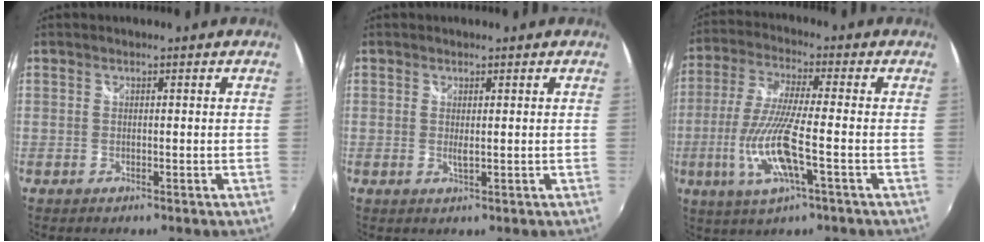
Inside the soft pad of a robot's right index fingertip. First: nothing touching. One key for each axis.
{"total": 1.1, "fx": 0.1, "fy": 0.1, "fz": 1.1, "tx": -0.020, "ty": -0.003, "tz": 0.000}
{"total": 12.9, "fx": -3.9, "fy": 1.8, "fz": 12.1, "tx": -0.256, "ty": -0.016, "tz": -0.072}